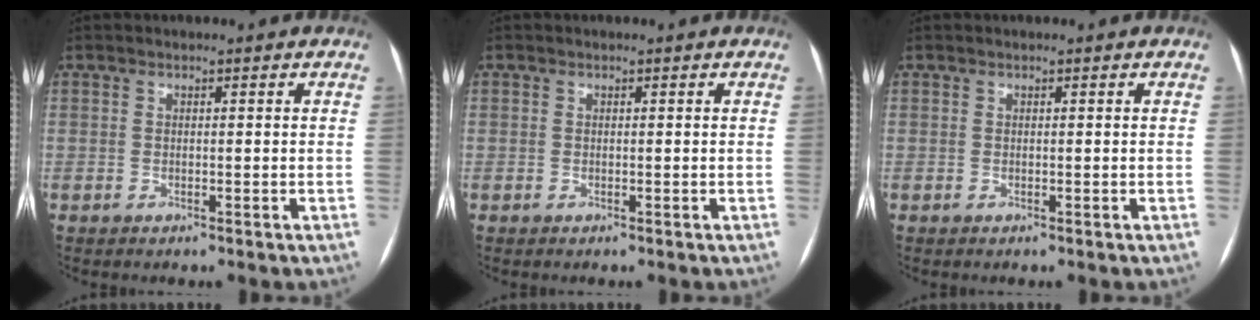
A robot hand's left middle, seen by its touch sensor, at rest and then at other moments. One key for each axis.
{"total": 0.0}
{"total": 0.0}